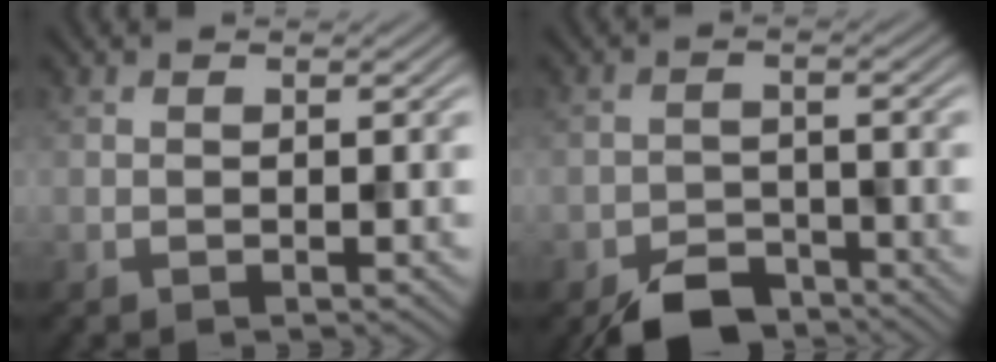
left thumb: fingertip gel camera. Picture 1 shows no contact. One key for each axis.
{"total": 5.3, "fx": -4.4, "fy": 2.2, "fz": 1.8, "tx": -0.025, "ty": -0.004, "tz": -0.081}